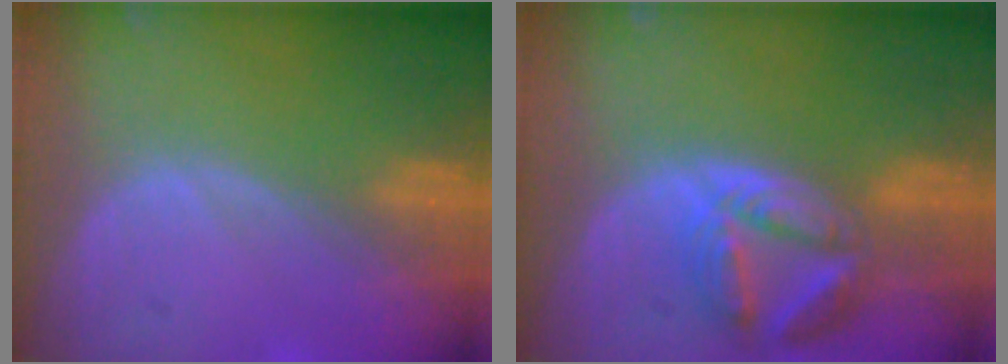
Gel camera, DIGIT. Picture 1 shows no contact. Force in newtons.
{"total": 8.2, "press": 7.3, "slide": 3.8}